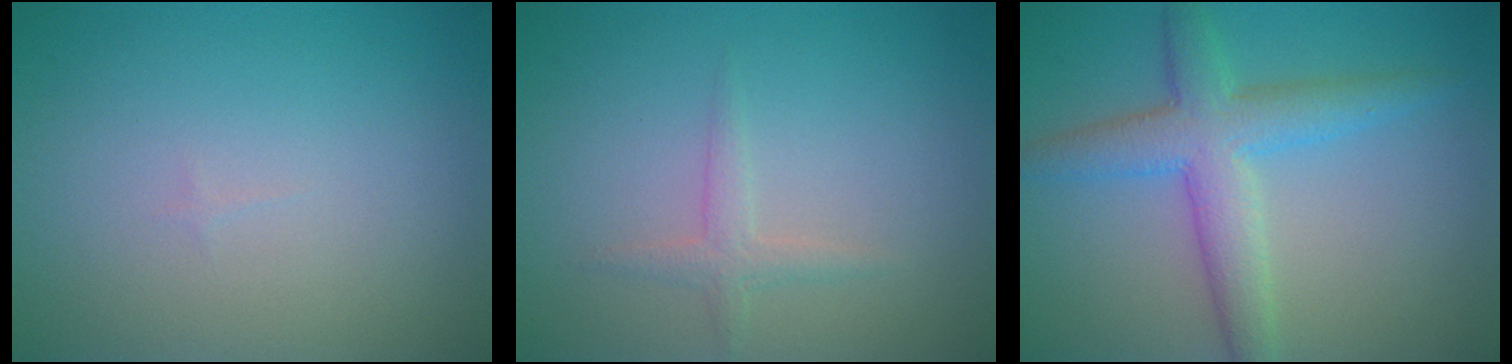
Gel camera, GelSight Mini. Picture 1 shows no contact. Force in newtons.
{"total": 1.5, "press": 1.5, "slide": 0.1}
{"total": 5.1, "press": 5.1, "slide": 0.1}